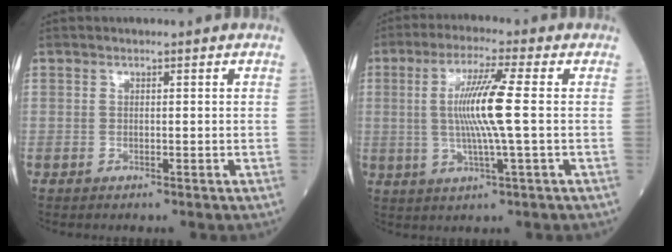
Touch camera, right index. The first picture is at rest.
{"total": 9.3, "force": [0.4, -0.7, 9.2], "torque": [-0.185, -0.001, 0.007]}